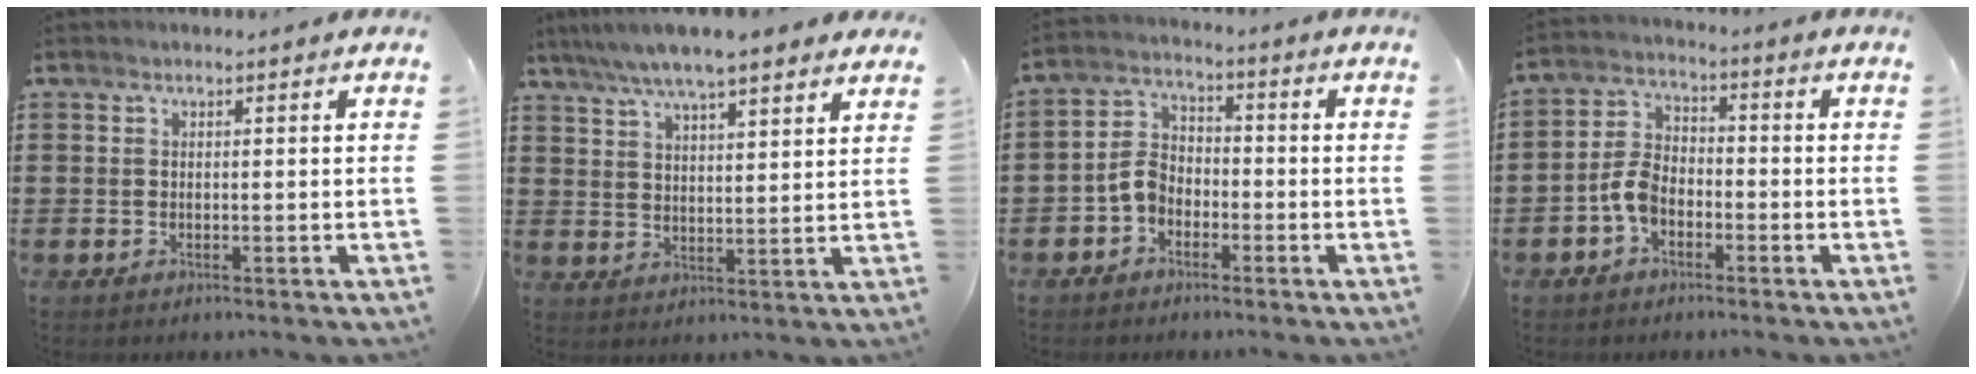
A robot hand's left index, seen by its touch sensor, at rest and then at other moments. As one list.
[{"total": 6.2, "force": [5.5, 0.8, 2.9], "torque": [-0.075, -0.014, 0.096]}, {"total": 4.7, "force": [-2.5, 3.3, 2.3], "torque": [-0.067, 0.008, -0.056]}, {"total": 5.1, "force": [-2.5, 3.2, 3.2], "torque": [-0.093, 0.003, -0.056]}]